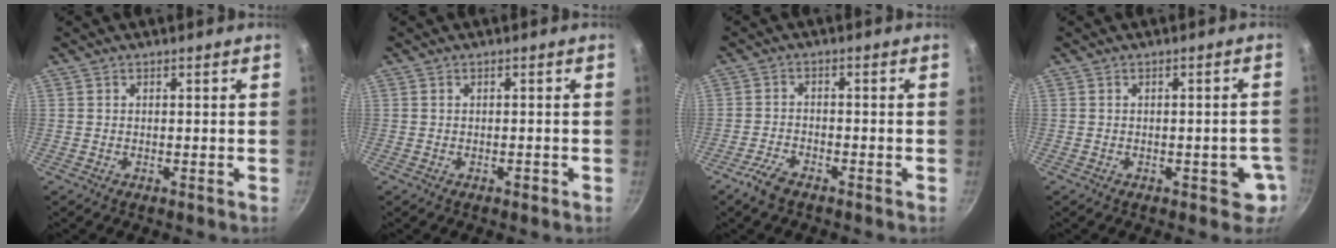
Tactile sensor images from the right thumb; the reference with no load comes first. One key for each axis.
{"total": 0.8, "fx": -0.5, "fy": 0.4, "fz": 0.5, "tx": -0.006, "ty": 0.006, "tz": -0.006}
{"total": 4.2, "fx": -3.1, "fy": 1.5, "fz": 2.4, "tx": -0.056, "ty": 0.022, "tz": -0.063}
{"total": 4.2, "fx": -1.5, "fy": 2.3, "fz": 3.1, "tx": -0.006, "ty": 0.017, "tz": -0.016}